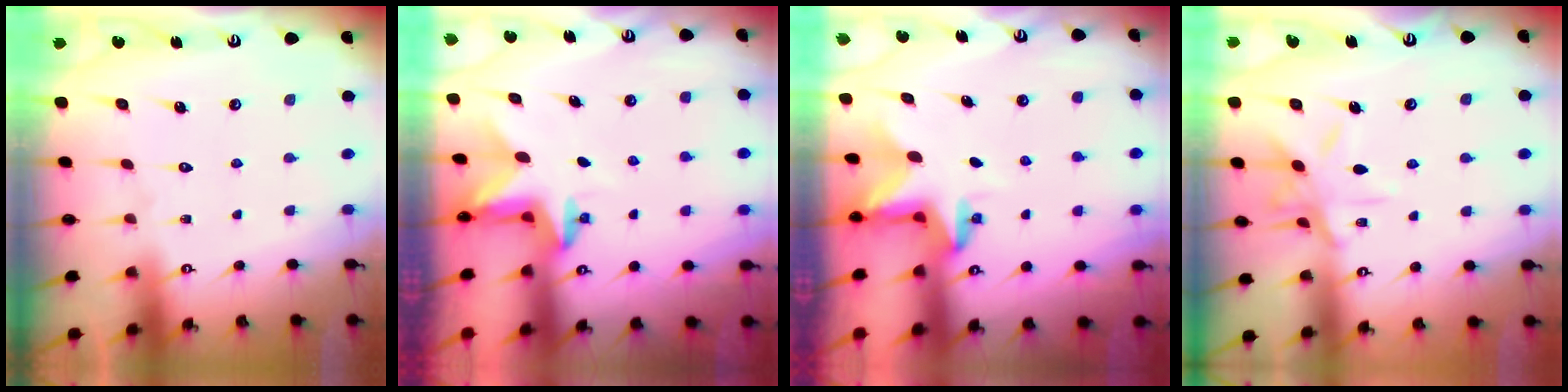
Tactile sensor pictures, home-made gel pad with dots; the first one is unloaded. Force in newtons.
{"total": 2.4, "press": 2.3, "slide": 0.4}
{"total": 2.8, "press": 2.8, "slide": 0.2}
{"total": 9.4, "press": 9.4, "slide": 0.6}